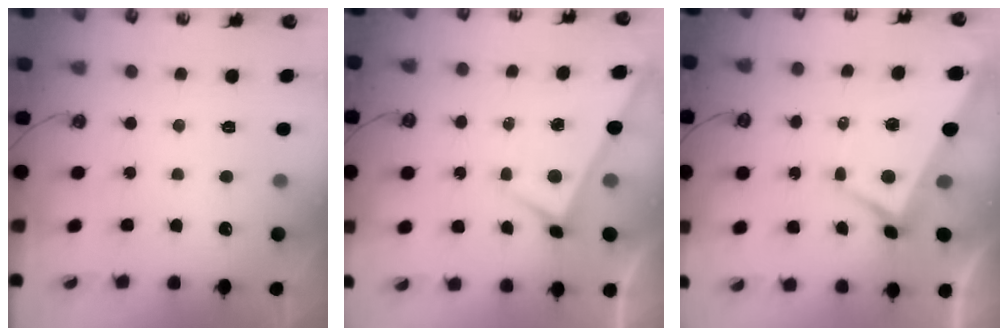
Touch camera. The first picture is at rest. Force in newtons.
{"total": 1.4, "press": 1.3, "slide": 0.5}
{"total": 1.4, "press": 1.0, "slide": 1.0}